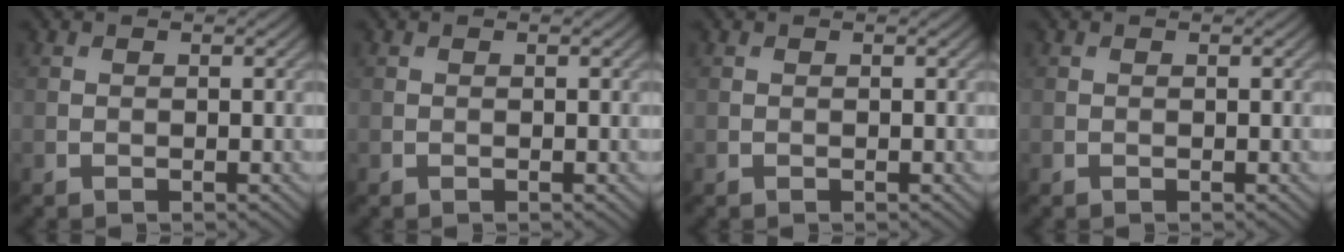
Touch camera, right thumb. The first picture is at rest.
{"total": 0.0}
{"total": 0.0}
{"total": 0.0}